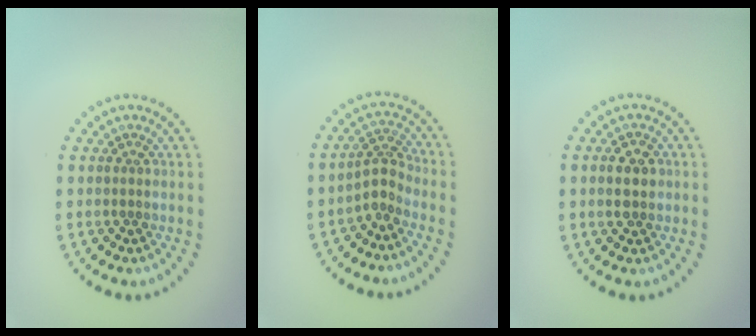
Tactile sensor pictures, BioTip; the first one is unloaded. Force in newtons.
{"total": 2.2, "press": 1.5, "slide": 1.7}
{"total": 2.8, "press": 2.8, "slide": 0.0}